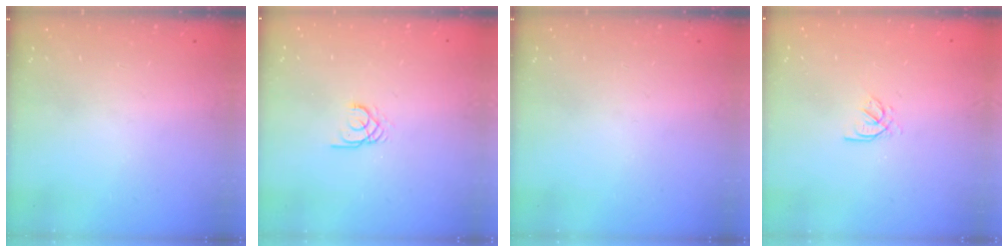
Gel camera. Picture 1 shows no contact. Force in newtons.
{"total": 1.8, "press": 1.8, "slide": 0.2}
{"total": 0.0}
{"total": 2.2, "press": 2.2, "slide": 0.4}